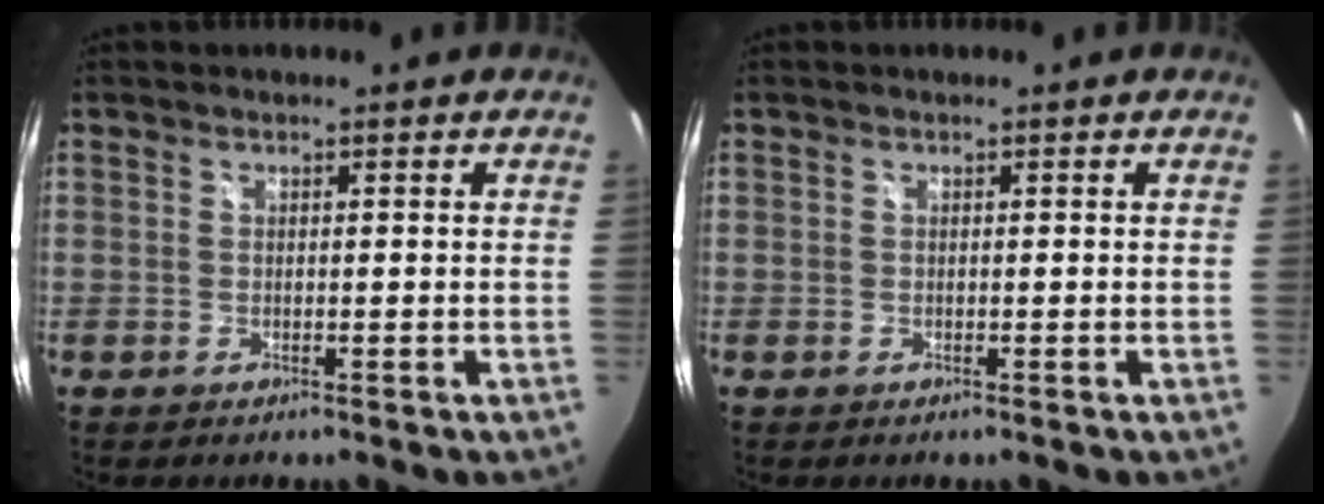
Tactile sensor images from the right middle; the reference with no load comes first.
{"total": 0.0}